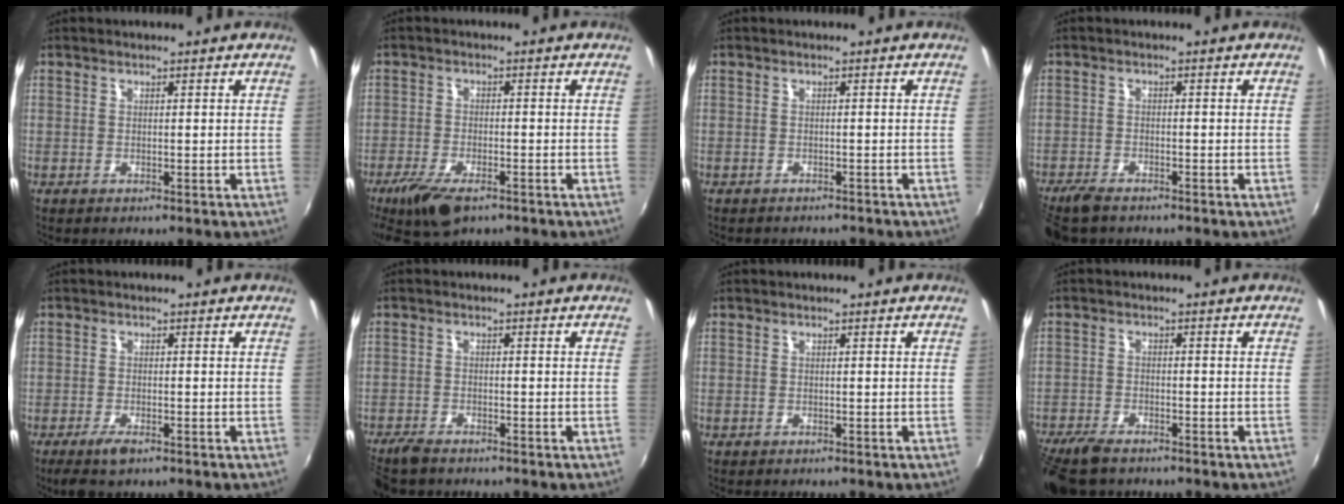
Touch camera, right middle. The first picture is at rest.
{"total": 9.1, "force": [-5.9, 3.6, 5.9], "torque": [-0.139, -0.025, -0.107]}
{"total": 2.3, "force": [-2.3, 0.1, 0.5], "torque": [-0.009, -0.010, -0.031]}
{"total": 5.5, "force": [-4.6, 1.8, 2.5], "torque": [-0.073, -0.020, -0.089]}
{"total": 3.5, "force": [-2.3, 1.3, 2.2], "torque": [-0.054, -0.009, -0.045]}
{"total": 4.4, "force": [-3.8, 1.2, 1.8], "torque": [-0.052, -0.016, -0.075]}
{"total": 0.8, "force": [0.2, -0.7, -0.3], "torque": [0.011, -0.003, 0.001]}
{"total": 8.4, "force": [-6.8, 2.9, 4.0], "torque": [-0.106, -0.026, -0.128]}